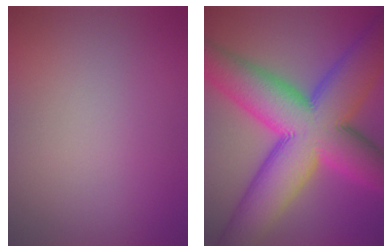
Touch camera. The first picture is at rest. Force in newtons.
{"total": 16.5, "press": 16.5, "slide": 0.1}